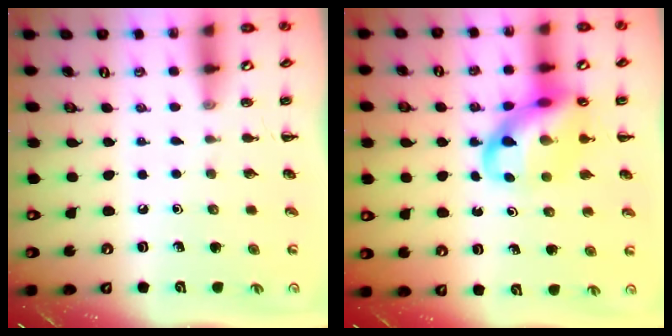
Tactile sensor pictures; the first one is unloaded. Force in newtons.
{"total": 14.6, "press": 14.2, "slide": 3.4}